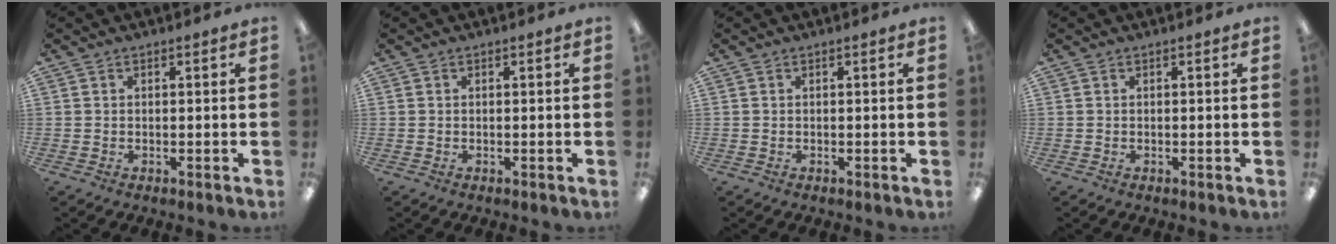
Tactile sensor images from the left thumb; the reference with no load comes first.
{"total": 0.0}
{"total": 0.0}
{"total": 0.0}